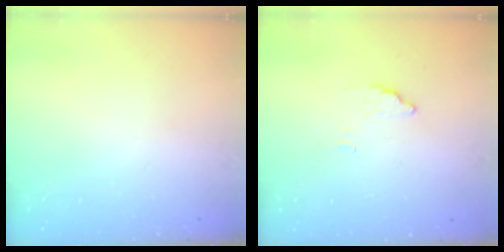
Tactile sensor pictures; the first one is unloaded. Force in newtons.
{"total": 3.9, "press": 3.8, "slide": 0.3}